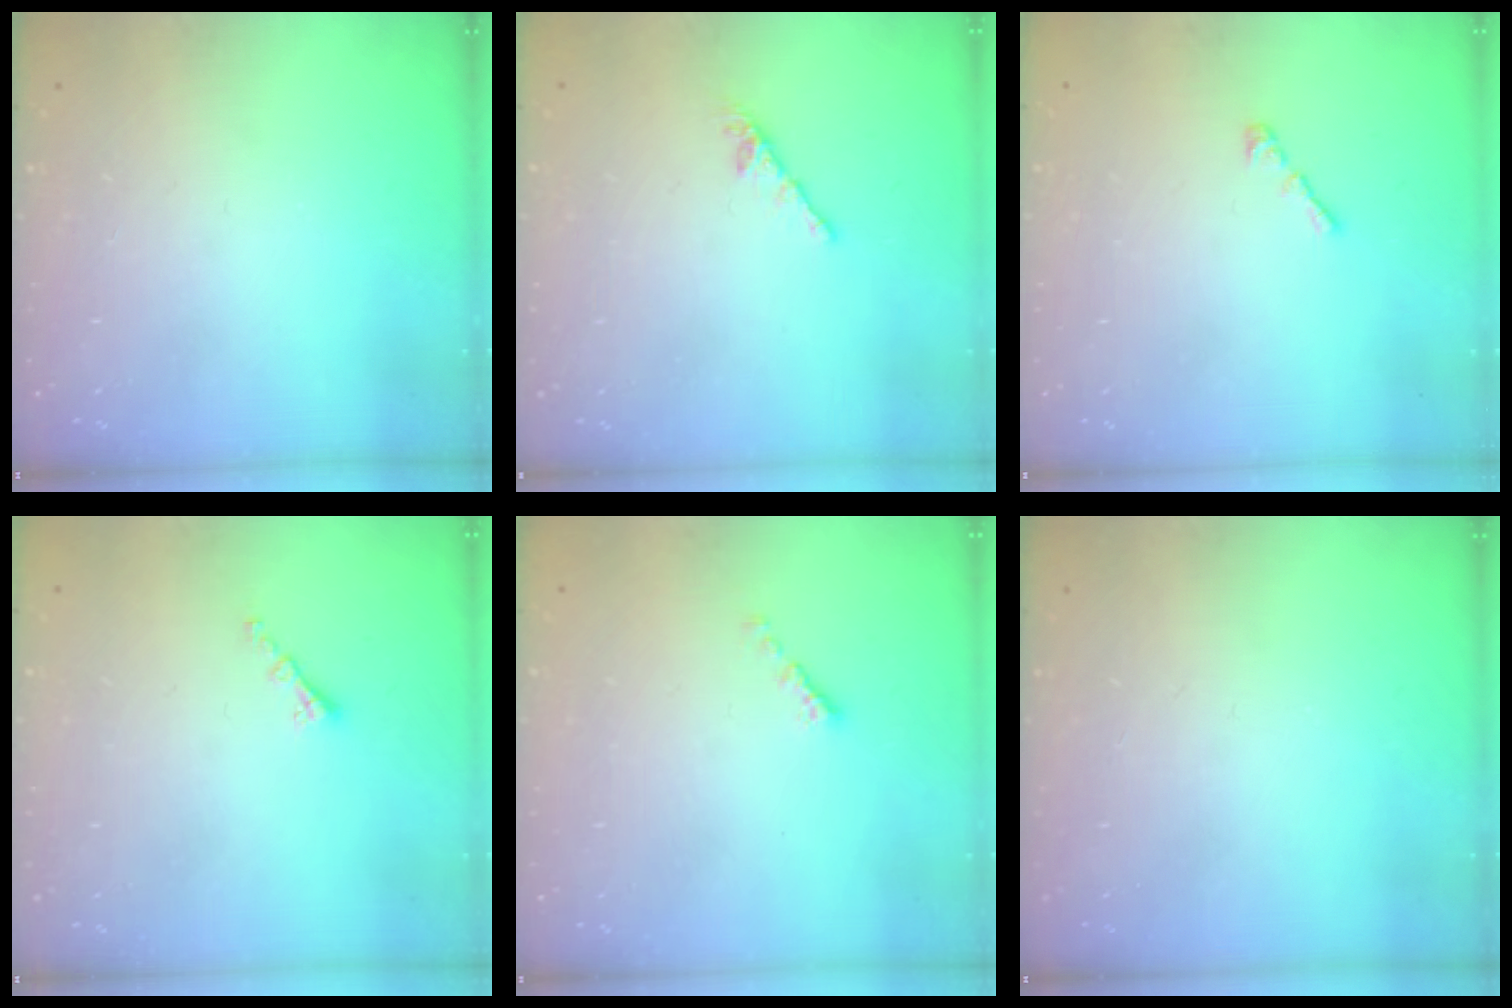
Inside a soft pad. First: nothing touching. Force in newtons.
{"total": 0.0}
{"total": 2.2, "press": 2.1, "slide": 0.6}
{"total": 0.8, "press": 0.8, "slide": 0.2}
{"total": 0.0}
{"total": 0.0}